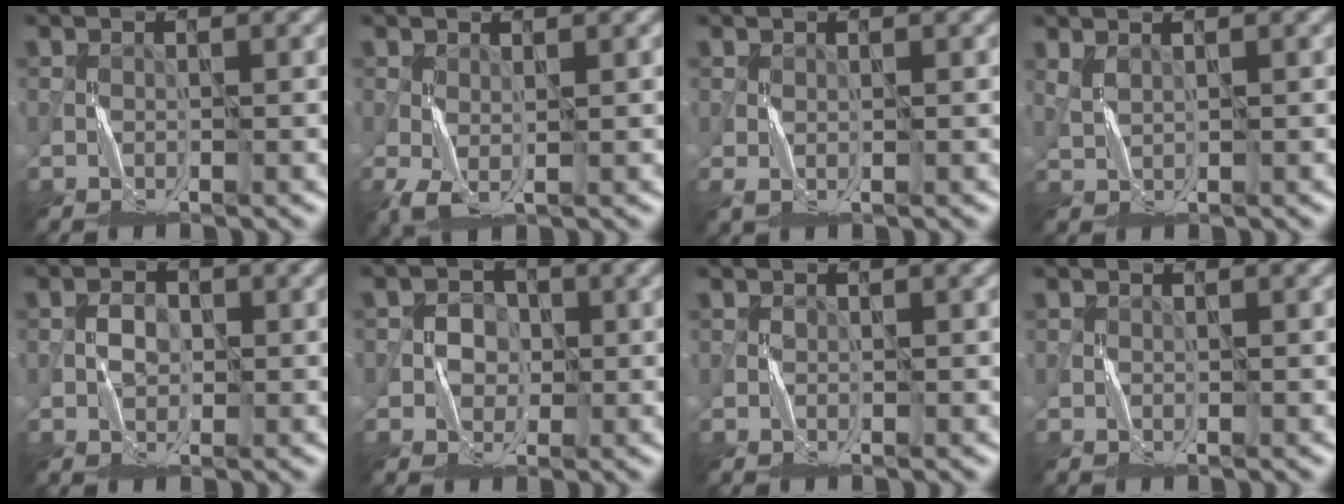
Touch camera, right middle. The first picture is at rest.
{"total": 1.8, "force": [-0.1, 0.8, 1.6], "torque": [-0.049, -0.003, 0.000]}
{"total": 0.8, "force": [0.3, 0.3, 0.7], "torque": [-0.022, -0.002, 0.008]}
{"total": 1.2, "force": [1.0, 0.4, 0.6], "torque": [-0.021, -0.001, 0.025]}
{"total": 1.8, "force": [-0.2, 1.4, 1.0], "torque": [-0.017, 0.004, -0.006]}
{"total": 2.1, "force": [-0.3, 2.1, 0.6], "torque": [-0.002, 0.004, -0.009]}
{"total": 0.0}
{"total": 0.0}